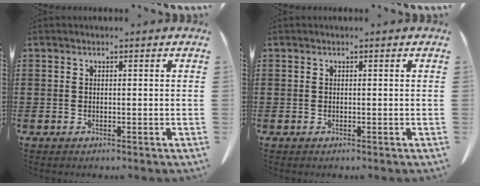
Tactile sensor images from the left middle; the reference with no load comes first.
{"total": 0.0}